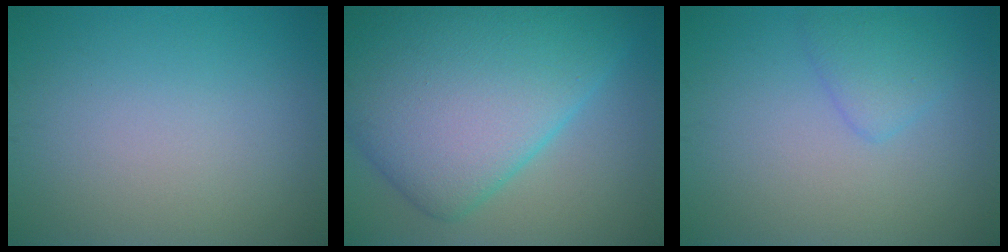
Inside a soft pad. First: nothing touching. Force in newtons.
{"total": 13.3, "press": 13.3, "slide": 0.3}
{"total": 2.0, "press": 2.0, "slide": 0.2}